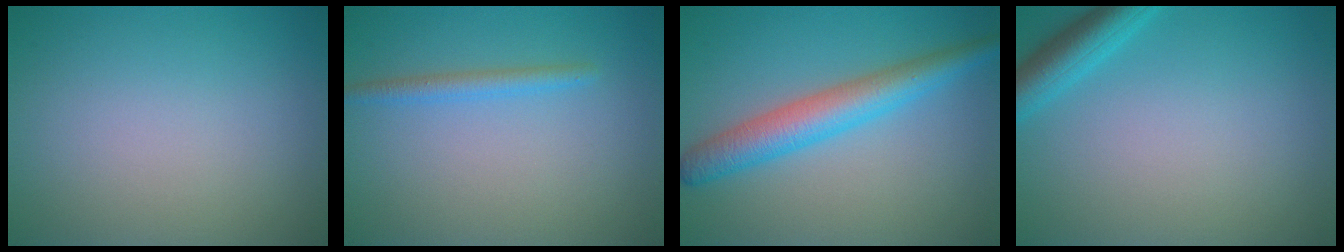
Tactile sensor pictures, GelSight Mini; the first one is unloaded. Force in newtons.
{"total": 1.7, "press": 1.7, "slide": 0.0}
{"total": 4.9, "press": 4.9, "slide": 0.1}
{"total": 3.3, "press": 3.3, "slide": 0.2}